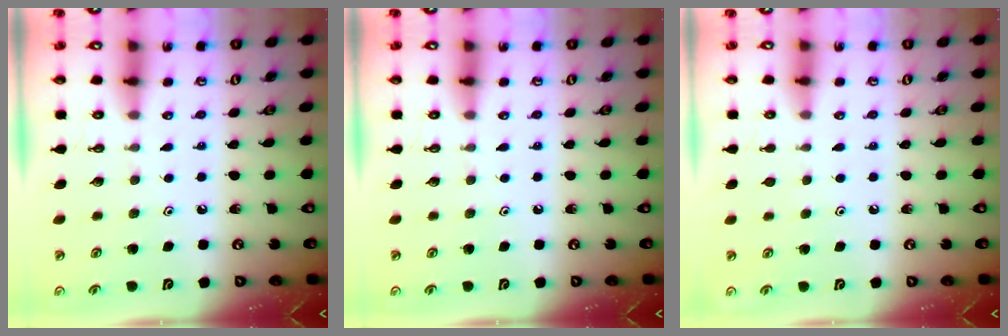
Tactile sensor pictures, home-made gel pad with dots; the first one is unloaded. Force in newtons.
{"total": 0.0}
{"total": 0.6, "press": 0.6, "slide": 0.2}